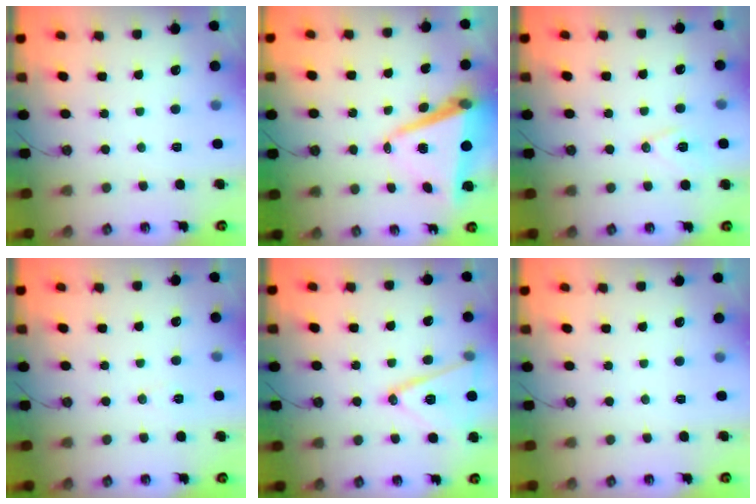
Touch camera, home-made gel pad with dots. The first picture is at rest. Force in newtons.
{"total": 11.8, "press": 11.3, "slide": 3.2}
{"total": 8.6, "press": 7.9, "slide": 3.5}
{"total": 5.6, "press": 3.3, "slide": 4.6}
{"total": 14.9, "press": 14.5, "slide": 3.5}
{"total": 0.0}